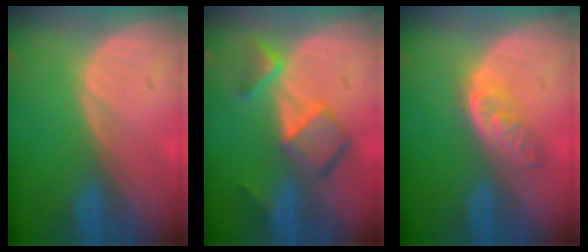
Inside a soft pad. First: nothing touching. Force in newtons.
{"total": 7.3, "press": 6.3, "slide": 3.7}
{"total": 4.9, "press": 4.3, "slide": 2.2}